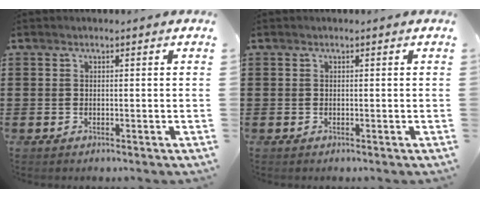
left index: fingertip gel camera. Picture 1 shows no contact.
{"total": 0.0}